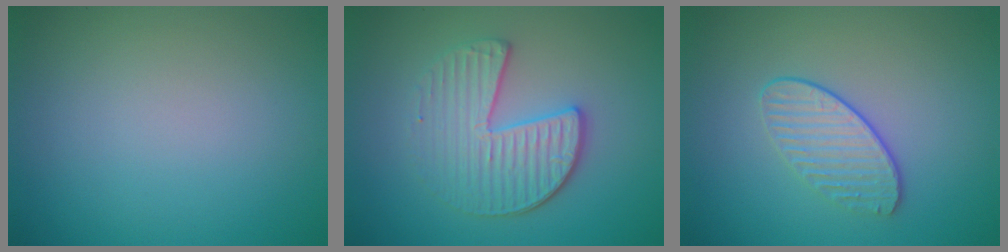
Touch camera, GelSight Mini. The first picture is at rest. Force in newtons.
{"total": 4.0, "press": 3.6, "slide": 1.9}
{"total": 2.2, "press": 1.8, "slide": 1.2}